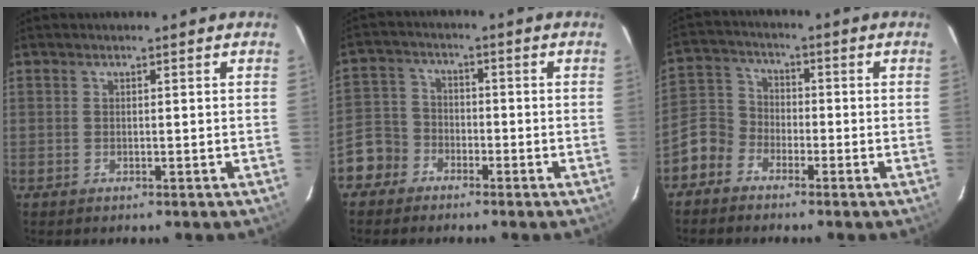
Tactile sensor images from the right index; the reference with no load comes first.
{"total": 6.6, "force": [-4.2, 5.0, 0.6], "torque": [-0.021, 0.025, -0.090]}
{"total": 6.5, "force": [-4.0, 4.9, 1.4], "torque": [-0.031, 0.024, -0.093]}